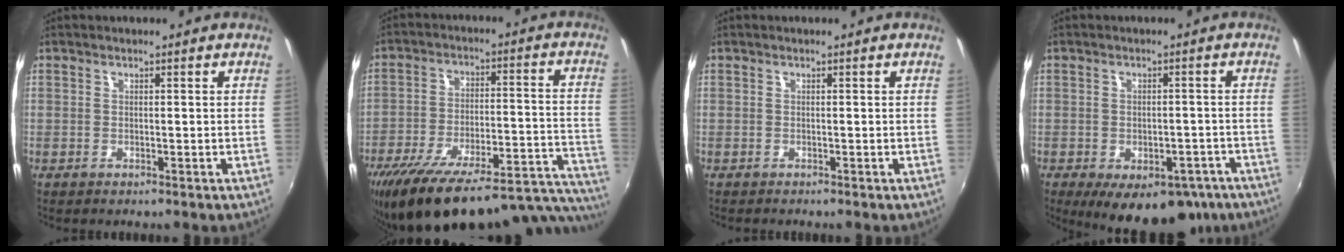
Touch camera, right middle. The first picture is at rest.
{"total": 30.3, "force": [-25.7, 6.8, 14.5], "torque": [-0.204, -0.026, -0.348]}
{"total": 0.6, "force": [-0.6, 0.1, 0.1], "torque": [-0.002, -0.004, -0.013]}
{"total": 15.3, "force": [-9.9, 8.0, 8.6], "torque": [-0.144, -0.008, -0.115]}